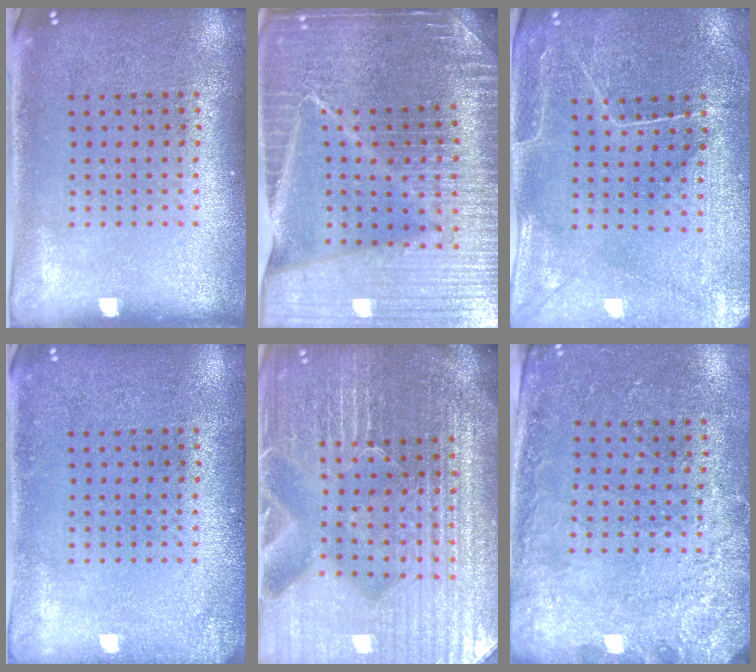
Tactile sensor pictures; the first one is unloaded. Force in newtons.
{"total": 5.2, "press": 4.7, "slide": 2.1}
{"total": 0.7, "press": 0.5, "slide": 0.4}
{"total": 1.3, "press": 1.3, "slide": 0.1}
{"total": 6.1, "press": 5.5, "slide": 2.7}
{"total": 2.6, "press": 2.3, "slide": 1.2}